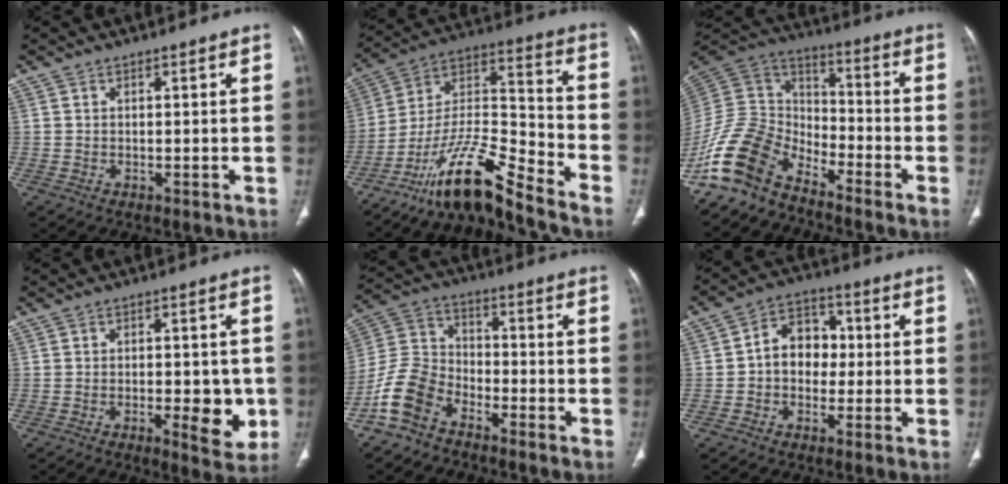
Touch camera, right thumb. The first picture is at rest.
{"total": 16.2, "force": [-13.1, 2.4, 9.2], "torque": [-0.171, 0.098, -0.239]}
{"total": 14.0, "force": [-10.9, 6.8, 5.7], "torque": [-0.108, 0.090, -0.224]}
{"total": 7.8, "force": [-2.1, 3.1, 6.8], "torque": [-0.070, 0.001, -0.021]}
{"total": 9.9, "force": [-6.8, 5.9, 4.2], "torque": [-0.087, 0.050, -0.147]}
{"total": 8.8, "force": [-0.3, 6.9, 5.4], "torque": [-0.050, 0.028, -0.017]}